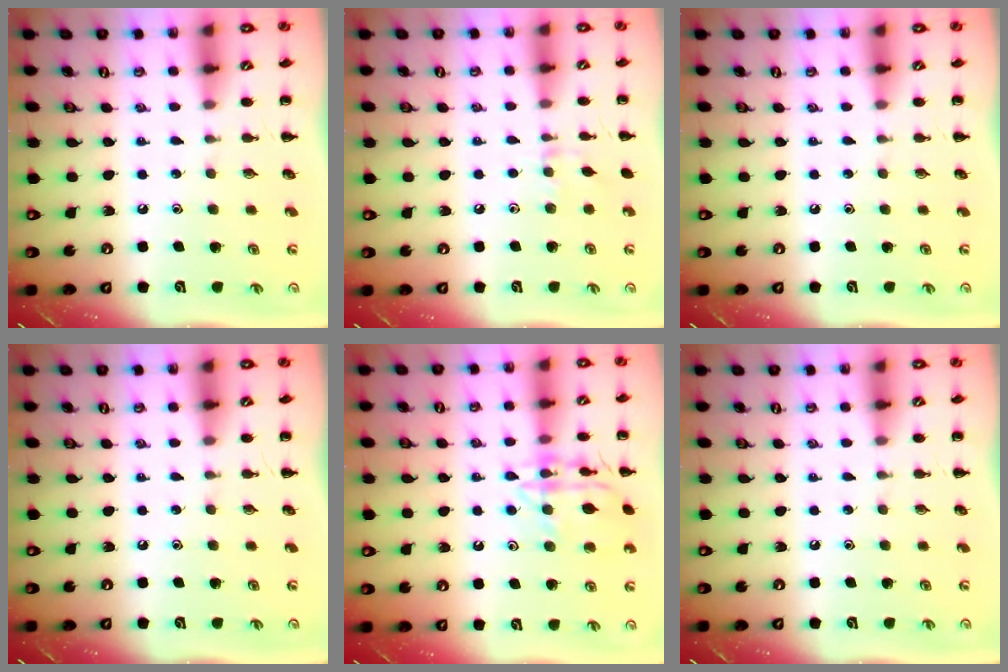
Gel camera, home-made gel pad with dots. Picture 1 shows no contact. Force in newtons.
{"total": 5.0, "press": 4.9, "slide": 1.2}
{"total": 0.0}
{"total": 0.0}
{"total": 13.9, "press": 13.9, "slide": 0.9}
{"total": 0.0}